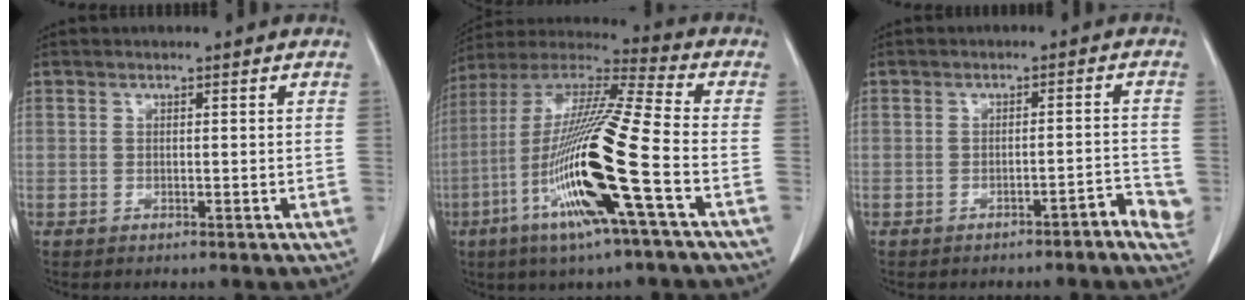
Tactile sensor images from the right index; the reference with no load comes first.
{"total": 20.8, "force": [-6.8, -0.1, 19.6], "torque": [-0.417, -0.028, -0.140]}
{"total": 3.4, "force": [-2.0, 0.6, 2.7], "torque": [-0.025, 0.006, -0.027]}